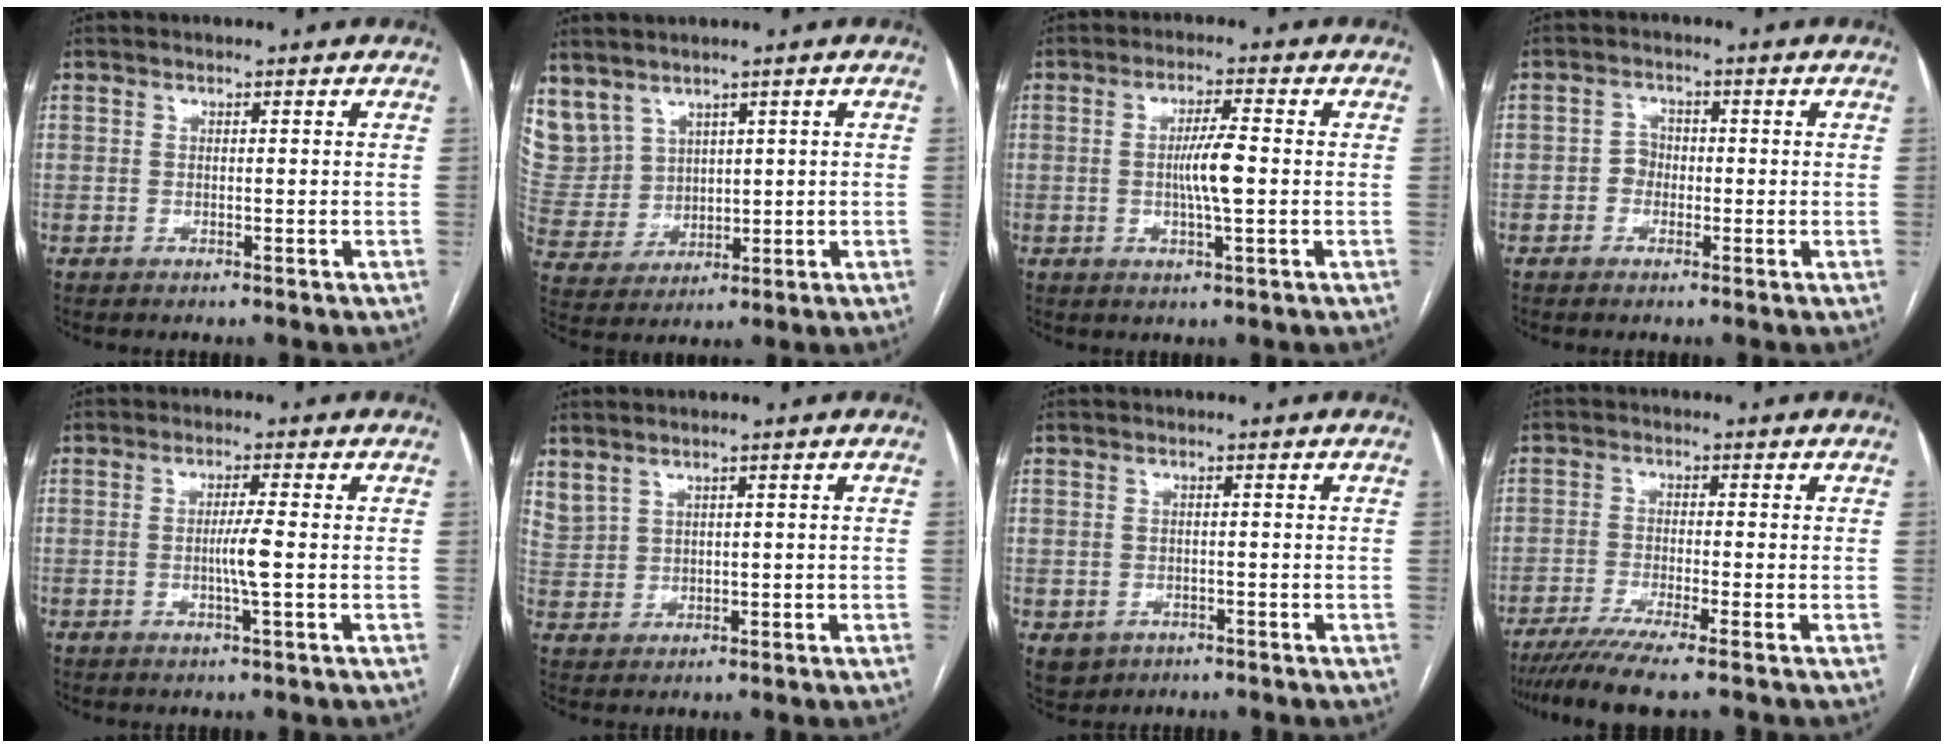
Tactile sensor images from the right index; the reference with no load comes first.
{"total": 10.5, "force": [6.3, 8.1, 2.1], "torque": [-0.081, 0.037, 0.161]}
{"total": 5.3, "force": [-0.3, 0.3, 5.3], "torque": [-0.098, -0.001, -0.007]}
{"total": 2.3, "force": [-0.7, 1.9, 1.0], "torque": [-0.011, 0.008, -0.015]}
{"total": 3.4, "force": [-0.5, -0.4, 3.4], "torque": [-0.063, -0.004, -0.008]}
{"total": 3.8, "force": [3.0, 2.0, 1.2], "torque": [-0.036, 0.009, 0.075]}
{"total": 4.1, "force": [-1.9, 3.5, 1.0], "torque": [-0.016, -0.001, -0.022]}
{"total": 7.0, "force": [-5.4, -1.0, 4.4], "torque": [-0.067, -0.019, -0.092]}